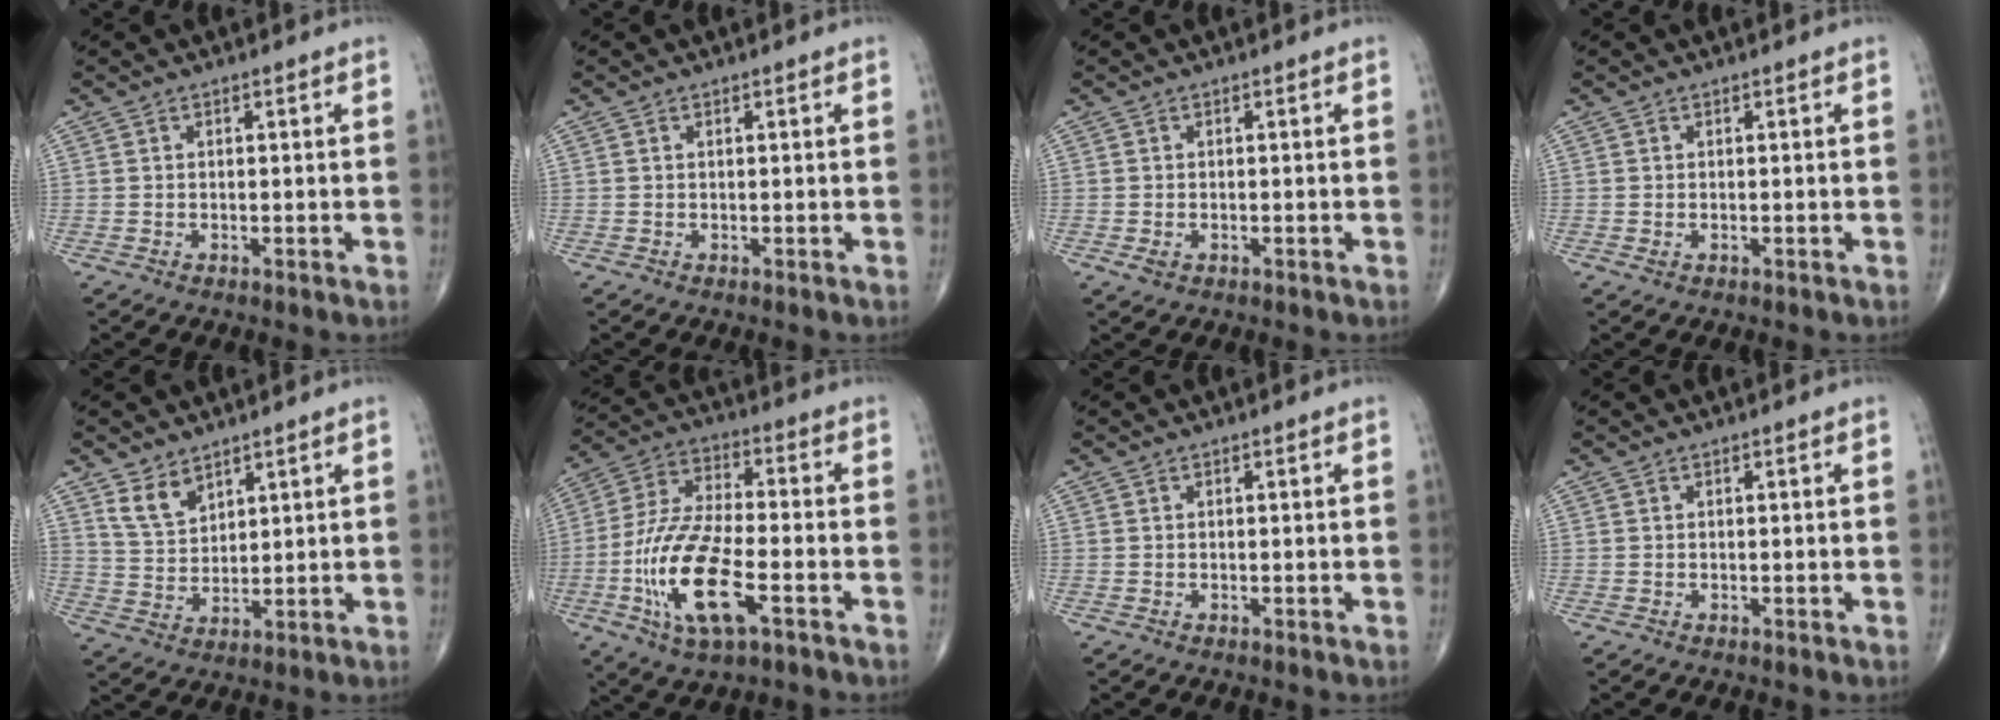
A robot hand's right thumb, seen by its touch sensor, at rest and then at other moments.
{"total": 0.0}
{"total": 1.5, "force": [-0.5, 1.1, 1.0], "torque": [-0.019, 0.001, -0.005]}
{"total": 0.6, "force": [-0.1, 0.4, 0.5], "torque": [-0.010, 0.002, 0.000]}
{"total": 5.8, "force": [4.0, 3.3, 2.6], "torque": [-0.031, -0.029, 0.087]}
{"total": 17.5, "force": [-5.9, 6.6, 15.1], "torque": [-0.312, 0.019, -0.103]}
{"total": 0.0}
{"total": 0.0}